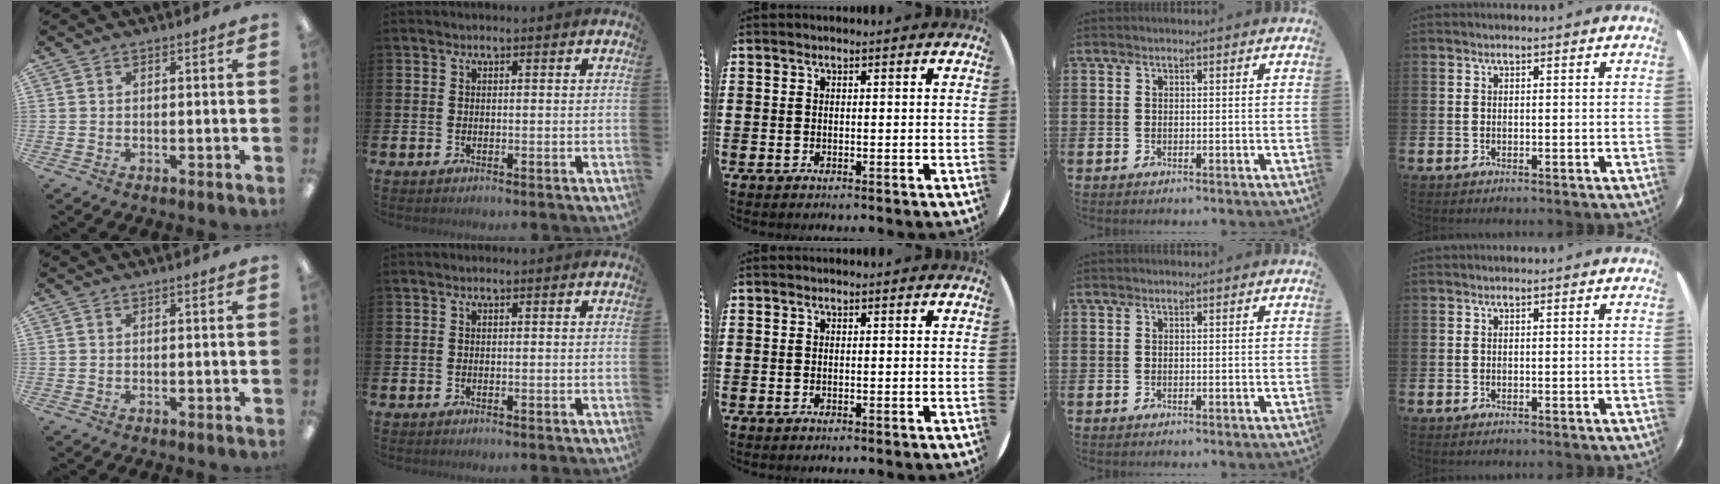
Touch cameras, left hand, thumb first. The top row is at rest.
{}